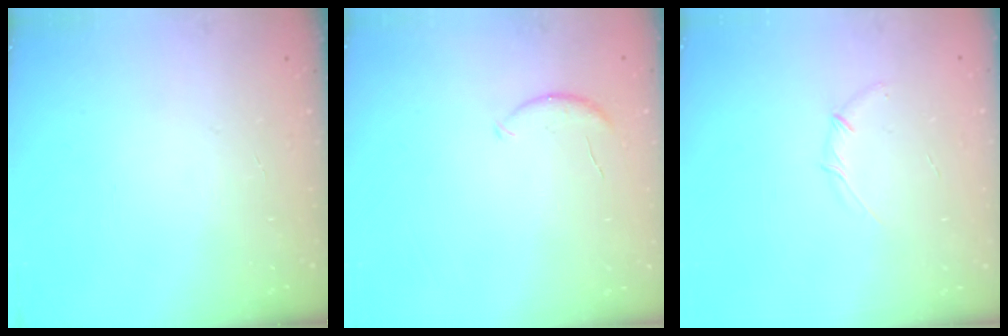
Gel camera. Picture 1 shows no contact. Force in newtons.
{"total": 5.5, "press": 5.5, "slide": 0.5}
{"total": 3.7, "press": 3.6, "slide": 0.9}